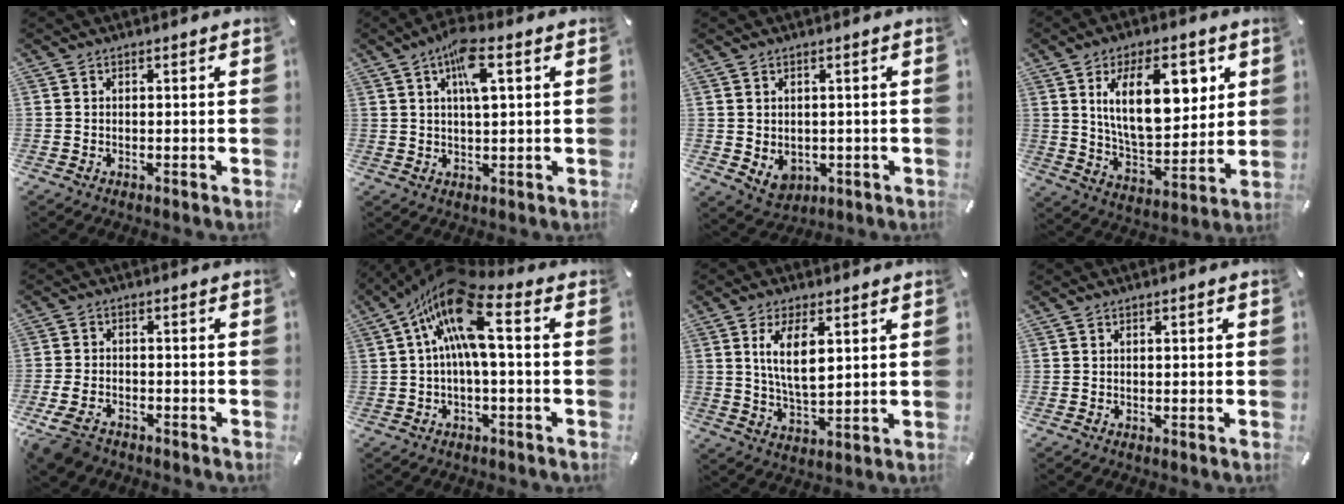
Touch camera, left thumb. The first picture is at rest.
{"total": 8.0, "force": [3.0, 2.2, 7.1], "torque": [-0.135, 0.004, 0.049]}
{"total": 3.8, "force": [0.5, 3.5, 1.3], "torque": [-0.017, -0.006, 0.009]}
{"total": 18.0, "force": [6.7, 9.2, 13.9], "torque": [-0.228, -0.009, 0.110]}
{"total": 6.3, "force": [-4.3, 3.5, 3.0], "torque": [-0.077, 0.008, -0.083]}
{"total": 16.4, "force": [3.7, 6.3, 14.7], "torque": [-0.291, -0.012, 0.058]}
{"total": 9.6, "force": [3.2, 4.3, 8.0], "torque": [-0.154, -0.012, 0.050]}
{"total": 0.5, "force": [-0.1, 0.4, 0.3], "torque": [-0.005, 0.001, -0.003]}